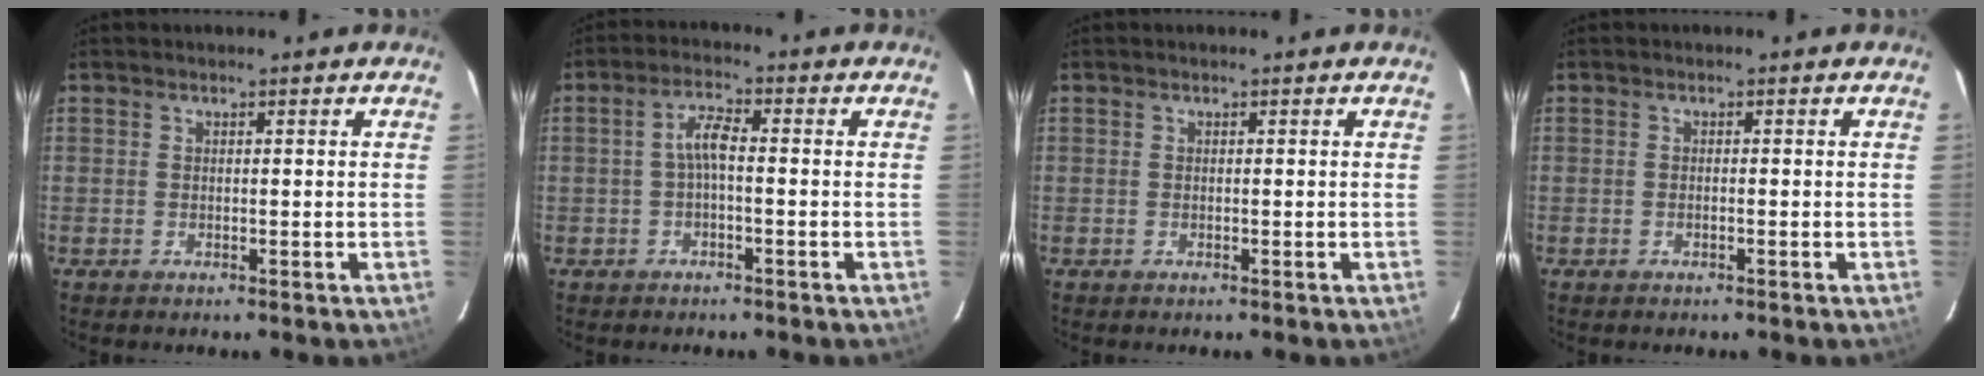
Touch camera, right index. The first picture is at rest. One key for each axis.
{"total": 3.5, "fx": -0.7, "fy": 0.9, "fz": 3.3, "tx": -0.068, "ty": 0.012, "tz": -0.014}
{"total": 0.0}
{"total": 0.6, "fx": -0.4, "fy": 0.0, "fz": 0.4, "tx": -0.008, "ty": 0.002, "tz": -0.008}